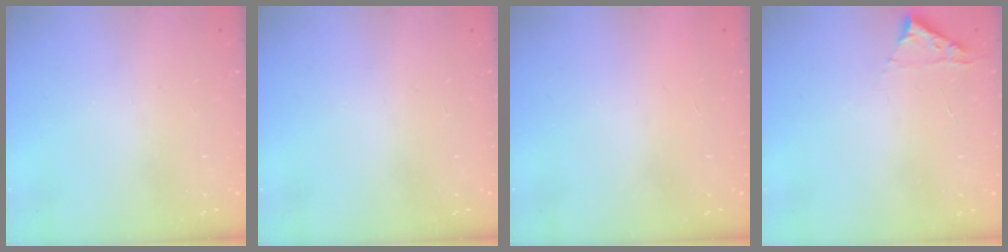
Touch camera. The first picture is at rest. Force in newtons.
{"total": 0.0}
{"total": 1.6, "press": 1.6, "slide": 0.1}
{"total": 2.8, "press": 2.8, "slide": 0.3}